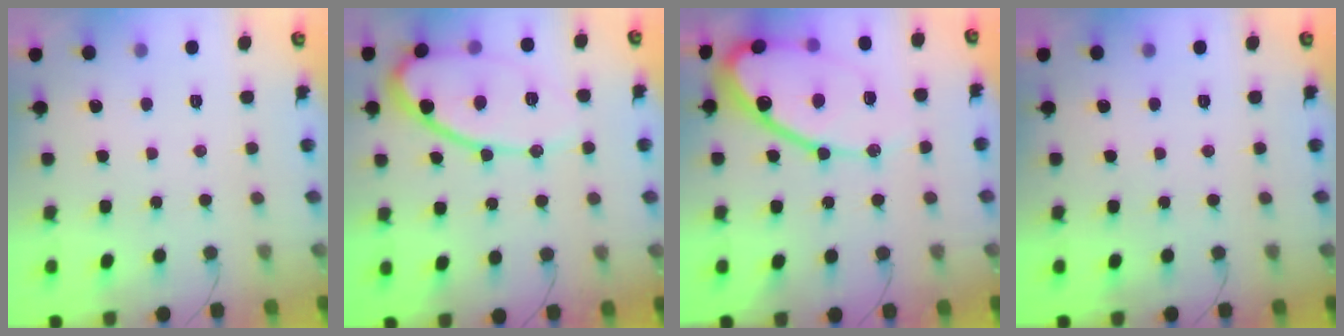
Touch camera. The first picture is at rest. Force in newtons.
{"total": 14.8, "press": 14.8, "slide": 1.2}
{"total": 20.2, "press": 20.1, "slide": 1.8}
{"total": 0.0}